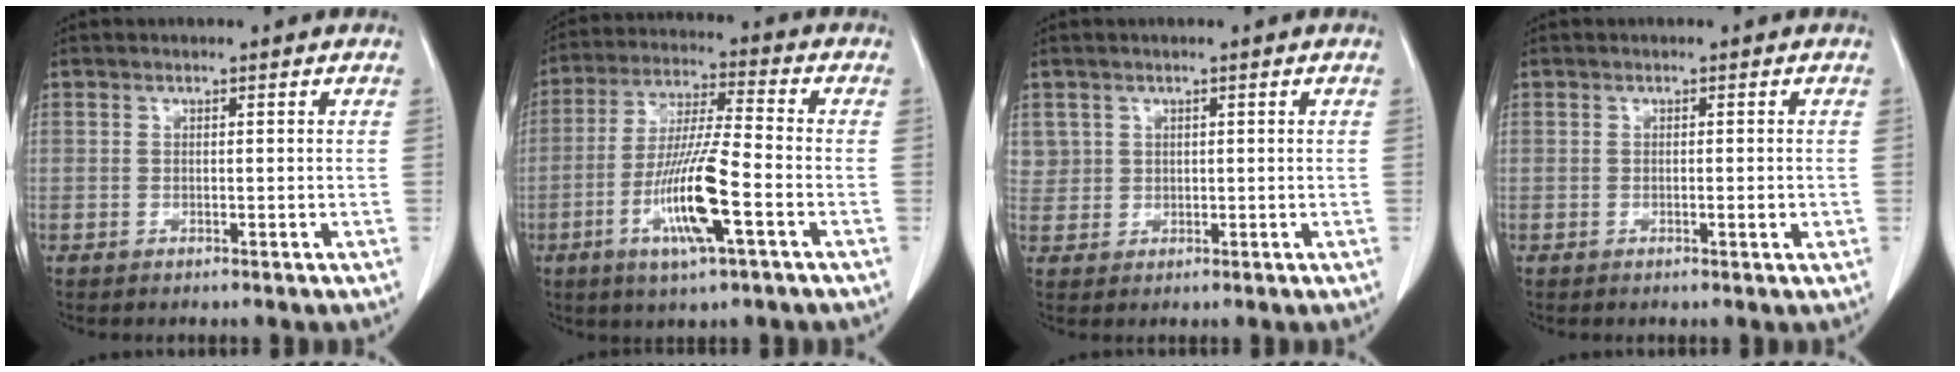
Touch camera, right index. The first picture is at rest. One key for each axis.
{"total": 12.5, "fx": -4.4, "fy": 0.6, "fz": 11.7, "tx": -0.231, "ty": -0.012, "tz": -0.083}
{"total": 2.7, "fx": 1.2, "fy": 2.4, "fz": 0.0, "tx": 0.016, "ty": 0.004, "tz": 0.019}
{"total": 1.2, "fx": -0.3, "fy": 0.2, "fz": 1.1, "tx": -0.018, "ty": -0.001, "tz": -0.002}